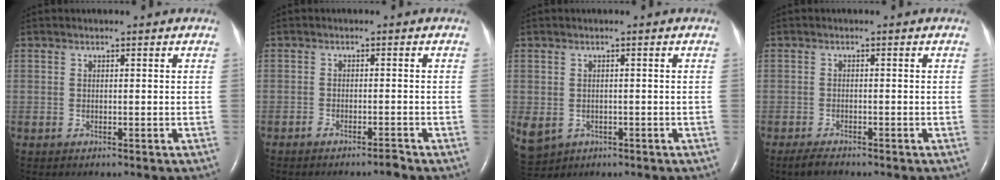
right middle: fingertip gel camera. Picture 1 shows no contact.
{"total": 1.4, "force": [-1.3, 0.0, 0.5], "torque": [-0.012, -0.001, -0.023]}
{"total": 10.0, "force": [-3.3, 8.5, 4.3], "torque": [-0.133, -0.001, -0.038]}
{"total": 2.2, "force": [-1.9, 0.6, 1.1], "torque": [-0.032, -0.006, -0.031]}